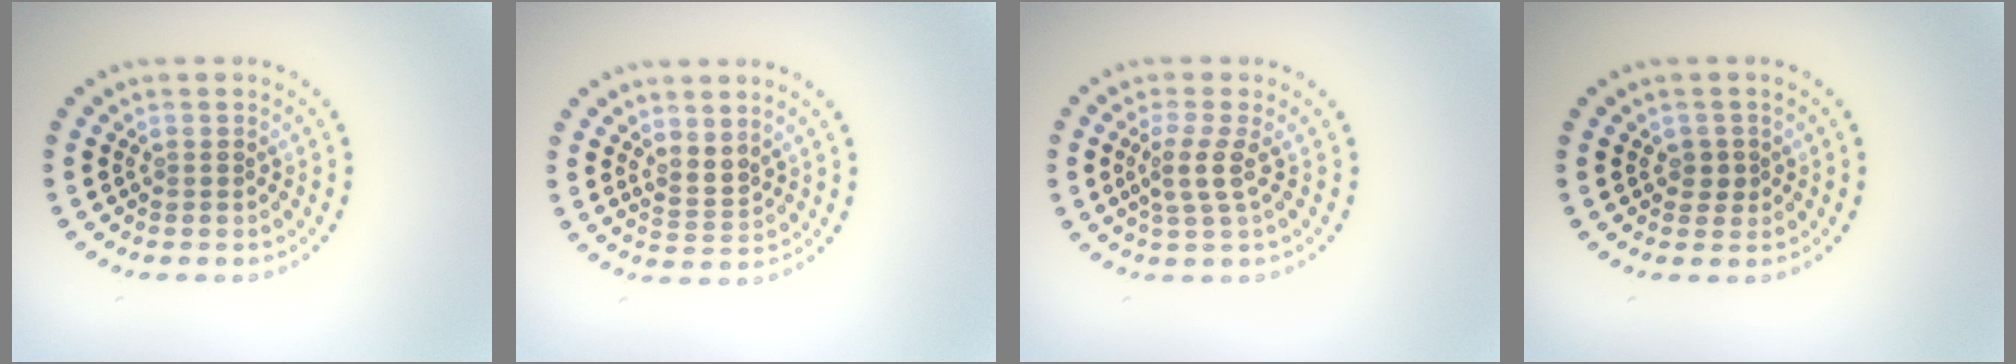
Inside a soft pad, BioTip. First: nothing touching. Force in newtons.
{"total": 2.0, "press": 1.5, "slide": 1.3}
{"total": 2.4, "press": 1.8, "slide": 1.6}
{"total": 1.3, "press": 1.1, "slide": 0.6}